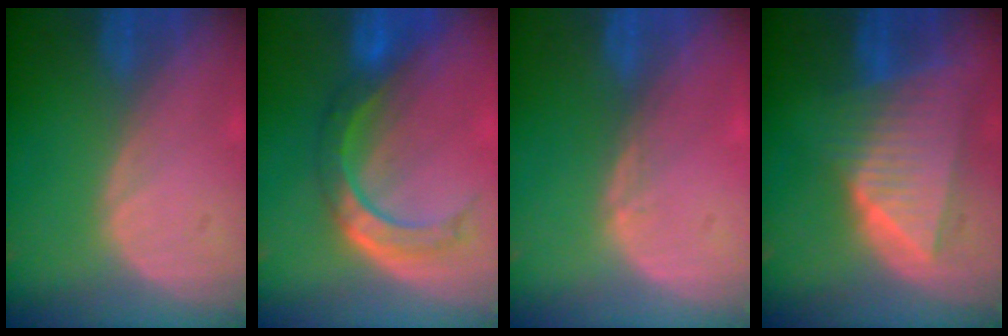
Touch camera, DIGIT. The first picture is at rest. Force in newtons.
{"total": 7.5, "press": 7.0, "slide": 2.7}
{"total": 0.6, "press": 0.4, "slide": 0.4}
{"total": 9.2, "press": 8.2, "slide": 4.2}